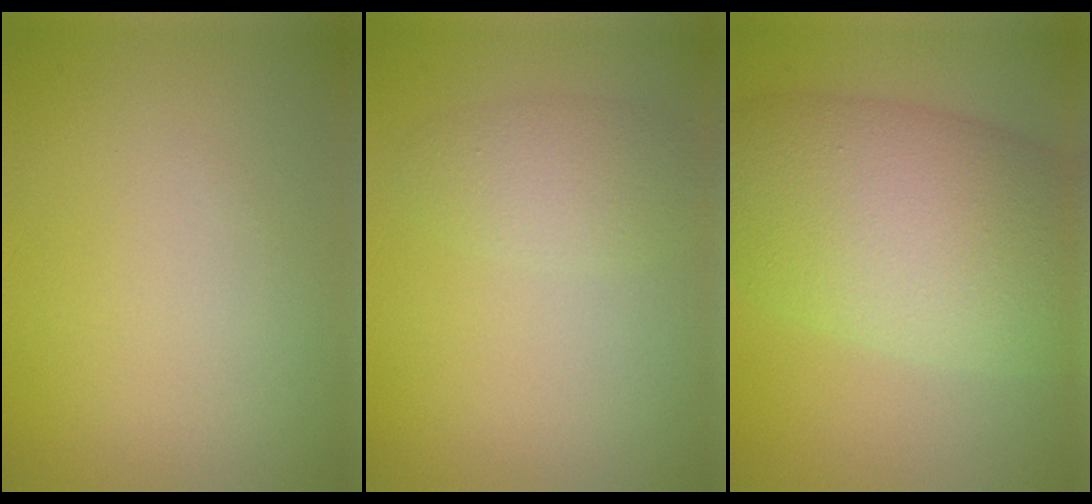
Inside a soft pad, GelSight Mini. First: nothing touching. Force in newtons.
{"total": 2.6, "press": 2.6, "slide": 0.1}
{"total": 12.0, "press": 12.0, "slide": 0.5}